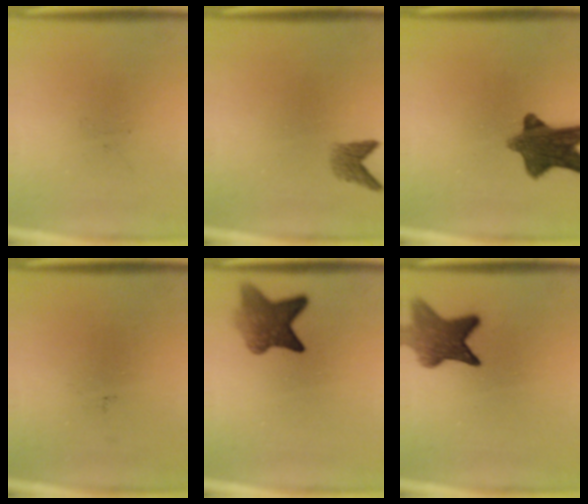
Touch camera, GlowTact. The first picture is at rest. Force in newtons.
{"total": 2.0}
{"total": 10.3}
{"total": 0.0}
{"total": 6.2}
{"total": 7.1}